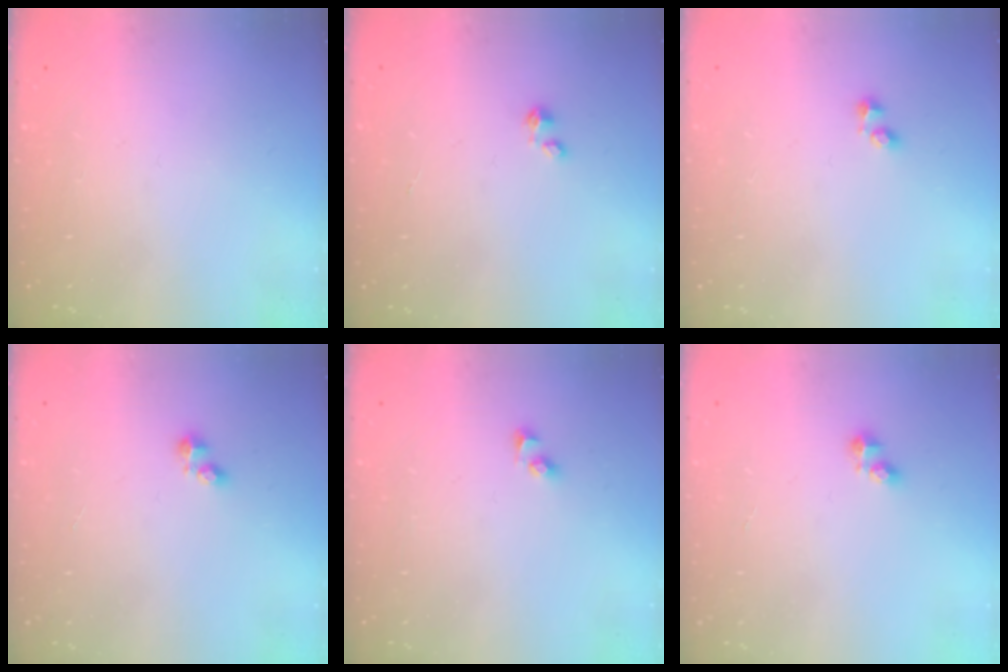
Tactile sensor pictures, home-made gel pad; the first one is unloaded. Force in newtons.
{"total": 0.0}
{"total": 1.9, "press": 1.9, "slide": 0.5}
{"total": 2.5, "press": 2.5, "slide": 0.4}
{"total": 2.3, "press": 2.3, "slide": 0.2}
{"total": 2.4, "press": 2.4, "slide": 0.3}